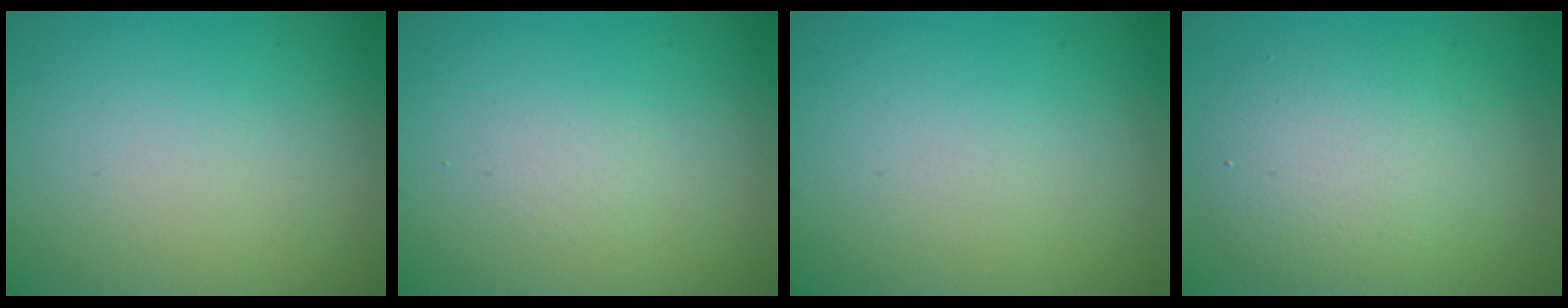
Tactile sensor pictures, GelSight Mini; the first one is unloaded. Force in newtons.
{"total": 0.6, "press": 0.6, "slide": 0.1}
{"total": 0.0}
{"total": 5.6, "press": 5.6, "slide": 0.2}